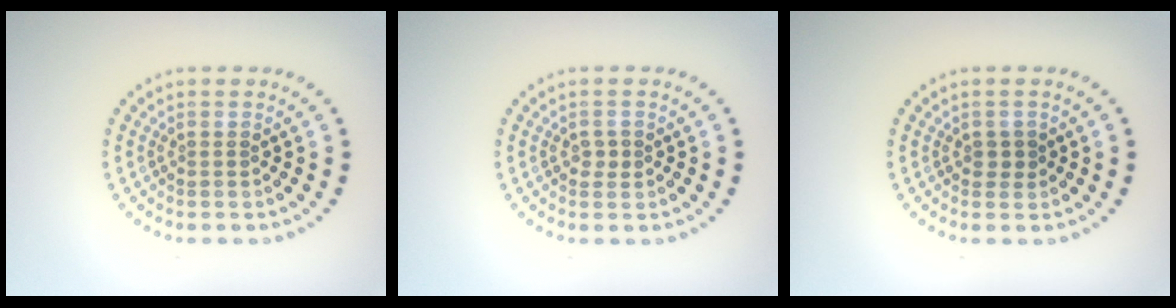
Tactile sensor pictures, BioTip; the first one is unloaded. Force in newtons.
{"total": 1.1, "press": 1.0, "slide": 0.2}
{"total": 1.1, "press": 1.1, "slide": 0.3}